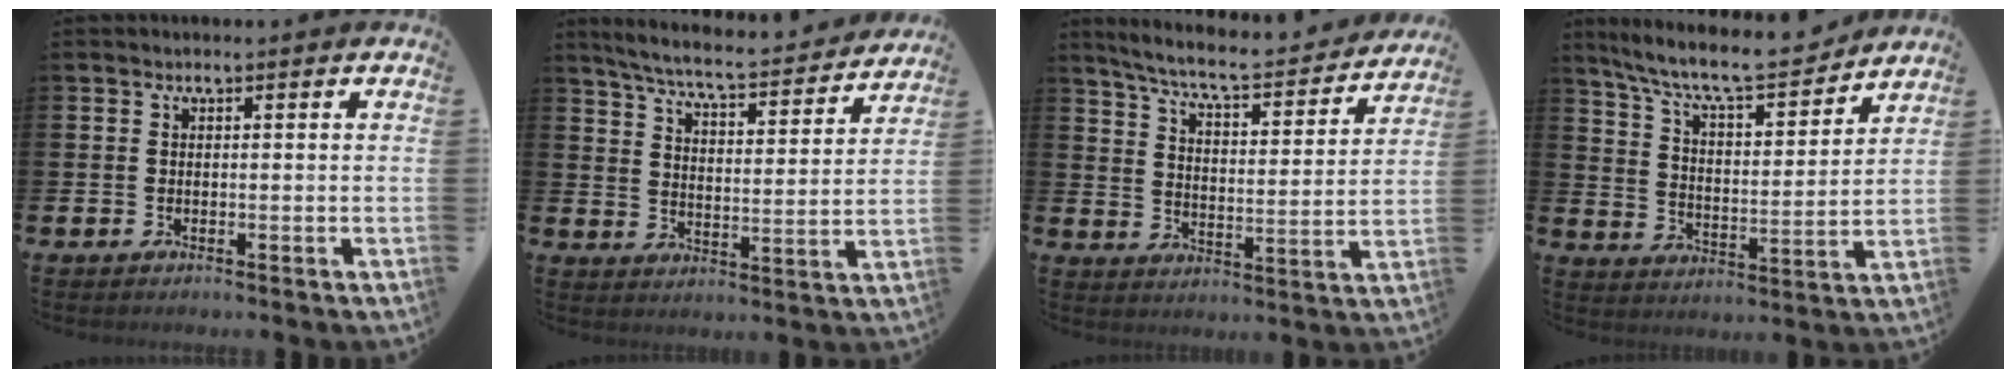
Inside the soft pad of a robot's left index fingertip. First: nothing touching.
{"total": 6.6, "force": [6.1, 0.3, 2.5], "torque": [-0.076, -0.046, 0.099]}
{"total": 7.2, "force": [6.6, 0.8, 2.7], "torque": [-0.083, -0.049, 0.110]}
{"total": 9.4, "force": [8.6, 1.5, 3.5], "torque": [-0.100, -0.058, 0.147]}